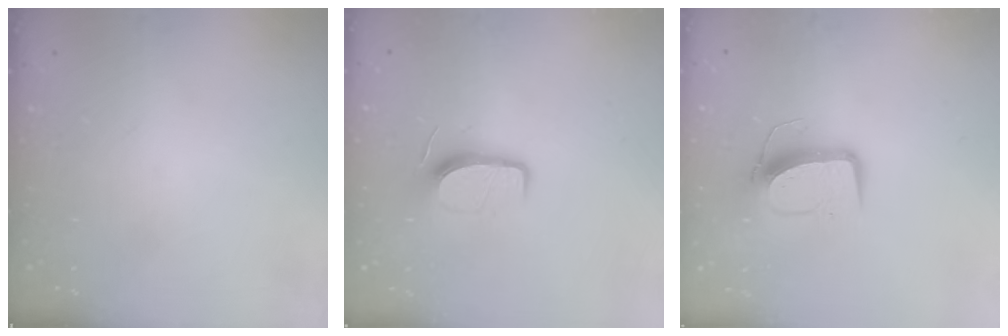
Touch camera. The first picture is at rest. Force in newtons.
{"total": 8.0, "press": 7.9, "slide": 1.0}
{"total": 10.0, "press": 9.9, "slide": 0.9}